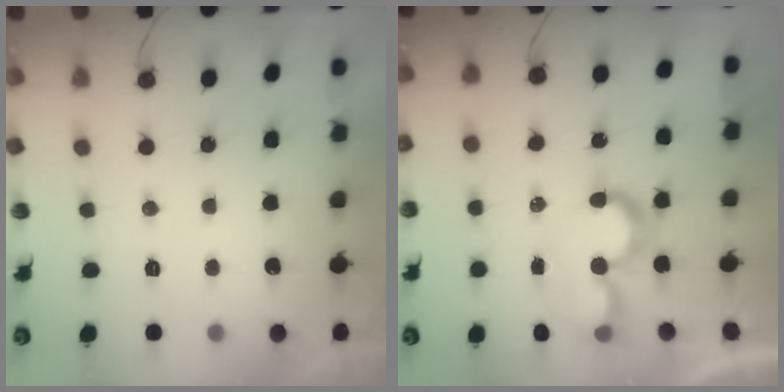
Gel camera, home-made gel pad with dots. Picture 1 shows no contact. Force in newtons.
{"total": 8.7, "press": 8.7, "slide": 0.1}